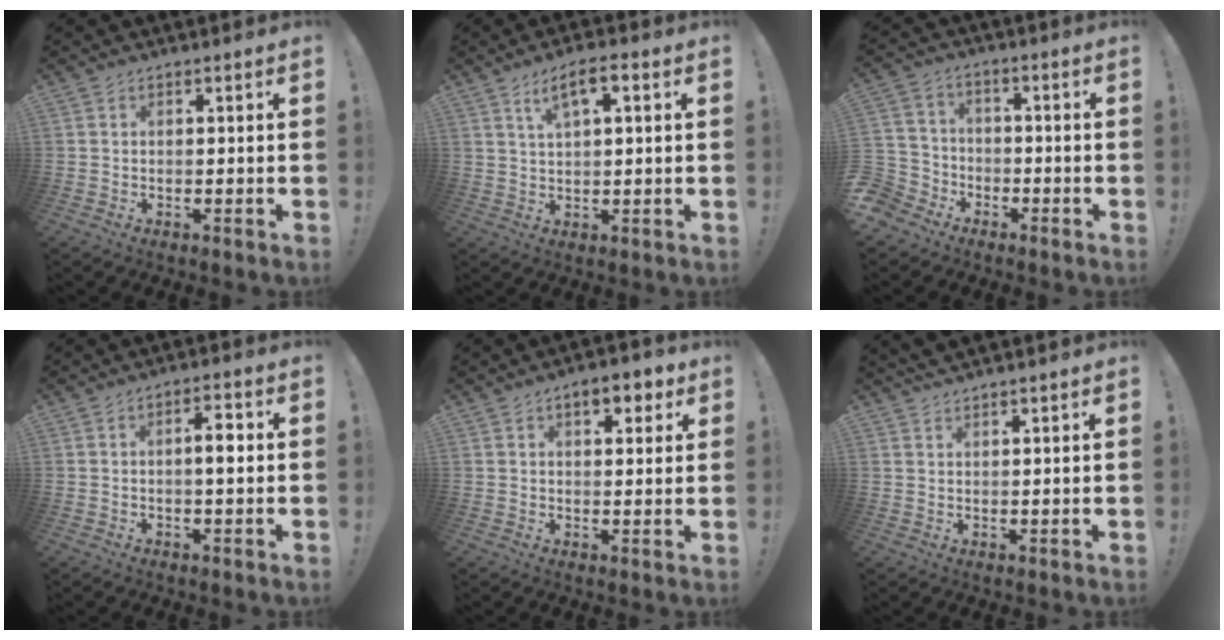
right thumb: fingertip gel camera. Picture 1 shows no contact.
{"total": 6.5, "force": [2.7, 2.2, 5.5], "torque": [-0.084, -0.004, 0.043]}
{"total": 7.3, "force": [-3.3, 6.4, 1.5], "torque": [-0.040, 0.020, -0.056]}
{"total": 4.6, "force": [0.3, 1.0, 4.5], "torque": [-0.070, 0.002, -0.002]}
{"total": 6.6, "force": [3.7, 3.3, 4.4], "torque": [-0.044, -0.012, 0.059]}
{"total": 2.4, "force": [2.3, -0.1, 0.6], "torque": [-0.014, -0.011, 0.043]}